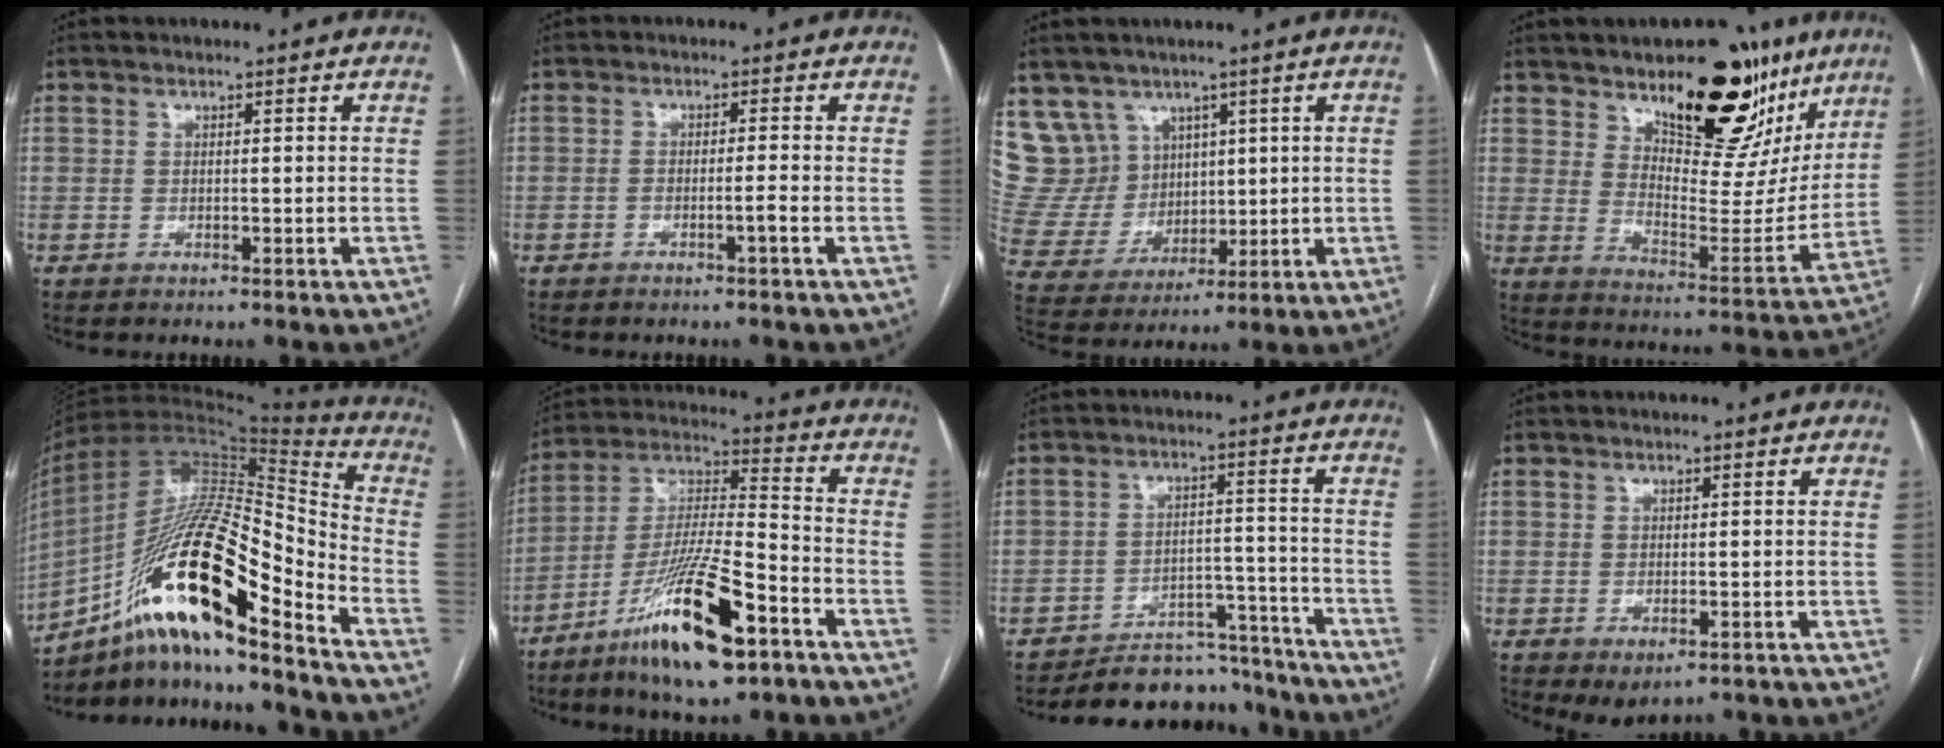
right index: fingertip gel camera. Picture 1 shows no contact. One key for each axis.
{"total": 1.8, "fx": -1.0, "fy": -0.3, "fz": 1.4, "tx": -0.027, "ty": 0.003, "tz": -0.019}
{"total": 10.6, "fx": 6.7, "fy": 8.2, "fz": 0.9, "tx": -0.037, "ty": 0.046, "tz": 0.151}
{"total": 21.5, "fx": 14.4, "fy": 9.0, "fz": 13.2, "tx": -0.166, "ty": -0.023, "tz": 0.212}
{"total": 24.0, "fx": -13.3, "fy": 4.1, "fz": 19.5, "tx": -0.353, "ty": 0.000, "tz": -0.230}
{"total": 17.8, "fx": -10.0, "fy": 2.7, "fz": 14.4, "tx": -0.292, "ty": -0.026, "tz": -0.177}
{"total": 12.3, "fx": -11.7, "fy": 3.8, "fz": 0.7, "tx": 0.016, "ty": 0.036, "tz": -0.167}
{"total": 3.1, "fx": -1.5, "fy": 1.6, "fz": 2.2, "tx": -0.030, "ty": -0.005, "tz": -0.008}